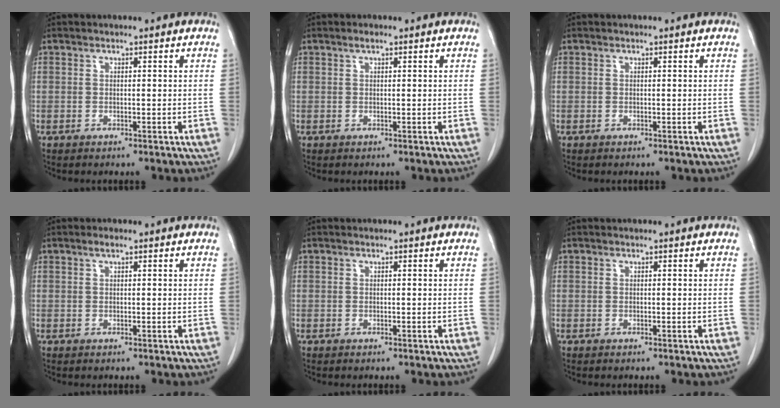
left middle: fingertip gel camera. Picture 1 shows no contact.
{"total": 0.7, "force": [0.5, 0.1, 0.5], "torque": [-0.014, 0.002, 0.009]}
{"total": 0.0}
{"total": 0.9, "force": [0.6, 0.1, 0.7], "torque": [-0.016, 0.003, 0.010]}
{"total": 0.0}
{"total": 0.0}